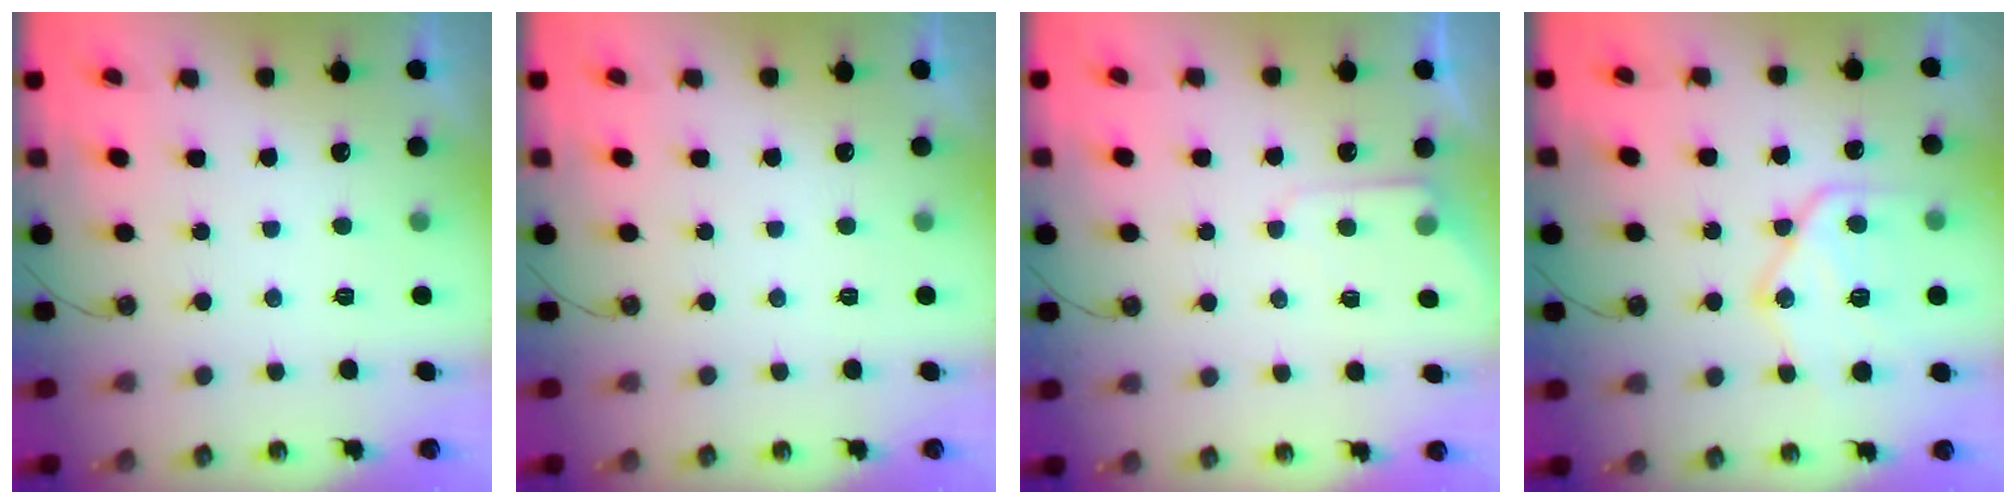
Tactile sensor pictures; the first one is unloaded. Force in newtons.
{"total": 0.0}
{"total": 4.5, "press": 4.4, "slide": 0.6}
{"total": 17.6, "press": 17.5, "slide": 1.5}